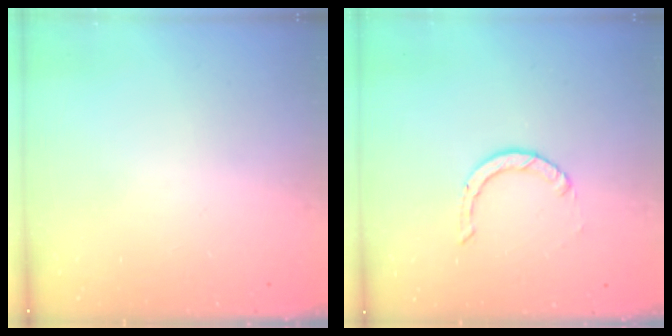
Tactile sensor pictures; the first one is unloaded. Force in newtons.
{"total": 0.9, "press": 0.9, "slide": 0.1}